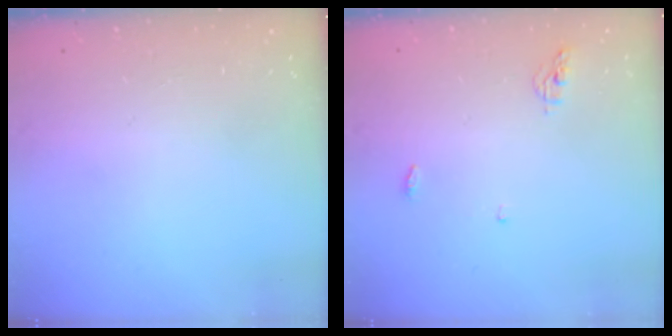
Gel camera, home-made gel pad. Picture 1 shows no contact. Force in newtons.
{"total": 7.8, "press": 4.6, "slide": 6.3}